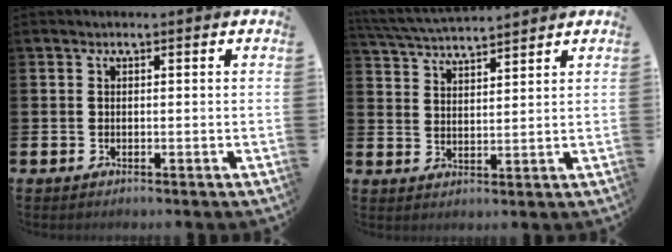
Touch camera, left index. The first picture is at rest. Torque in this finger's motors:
{"motor_torque": [0.92, -0.93, 0.14, 0.11]}